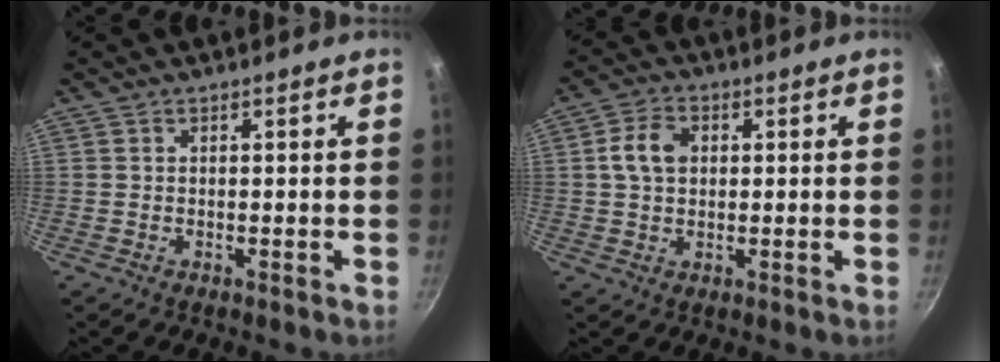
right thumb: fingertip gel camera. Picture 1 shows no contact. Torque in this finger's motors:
{"motor_torque": [-0.46, 0.59, 0.03, -0.06, 0.07]}